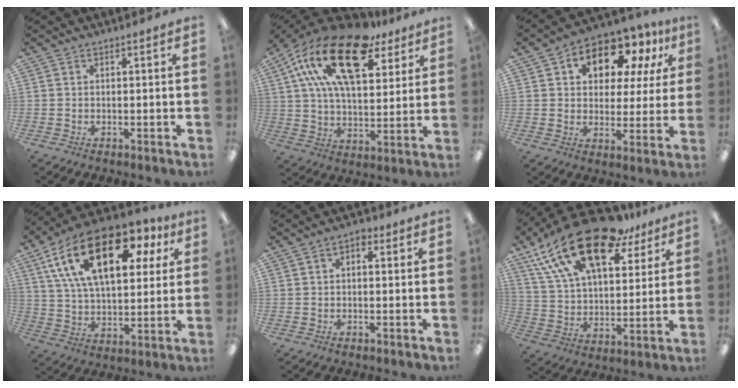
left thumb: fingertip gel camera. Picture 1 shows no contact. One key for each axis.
{"total": 23.1, "fx": 12.6, "fy": 11.2, "fz": 15.8, "tx": -0.281, "ty": -0.044, "tz": 0.218}
{"total": 12.2, "fx": 7.3, "fy": 7.2, "fz": 6.6, "tx": -0.105, "ty": -0.035, "tz": 0.129}
{"total": 23.2, "fx": 10.8, "fy": 11.9, "fz": 16.7, "tx": -0.302, "ty": -0.028, "tz": 0.183}
{"total": 2.4, "fx": 0.4, "fy": 1.4, "fz": 1.9, "tx": -0.020, "ty": 0.001, "tz": 0.002}
{"total": 23.3, "fx": 15.0, "fy": 10.8, "fz": 14.3, "tx": -0.256, "ty": -0.079, "tz": 0.264}